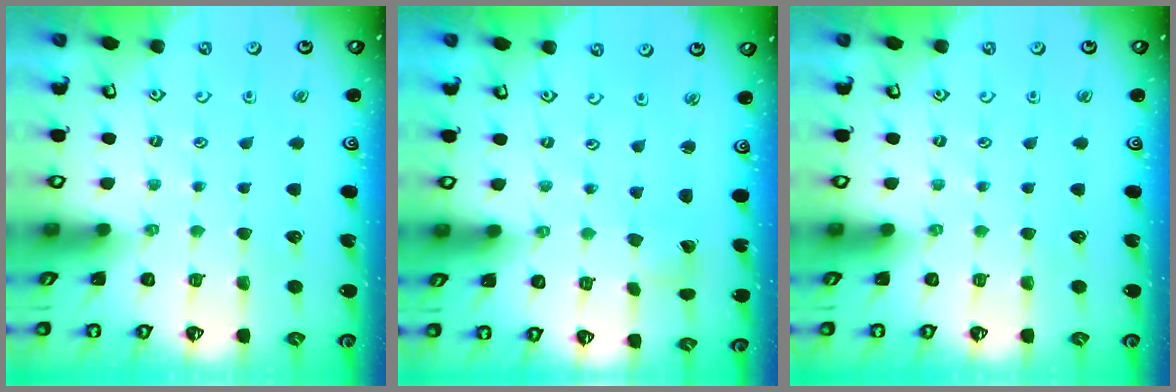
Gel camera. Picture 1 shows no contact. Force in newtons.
{"total": 0.0}
{"total": 0.0}